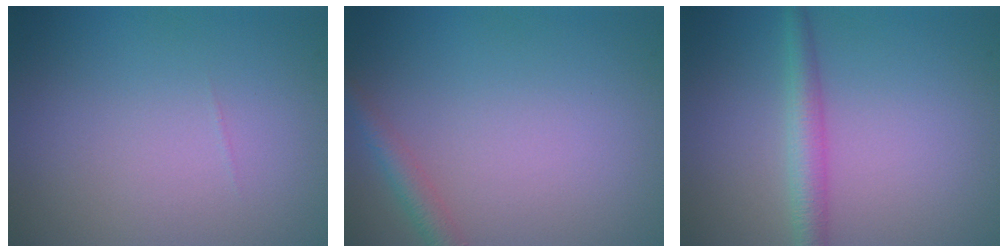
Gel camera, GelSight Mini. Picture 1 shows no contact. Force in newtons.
{"total": 1.9, "press": 1.9, "slide": 0.1}
{"total": 2.7, "press": 2.7, "slide": 0.1}